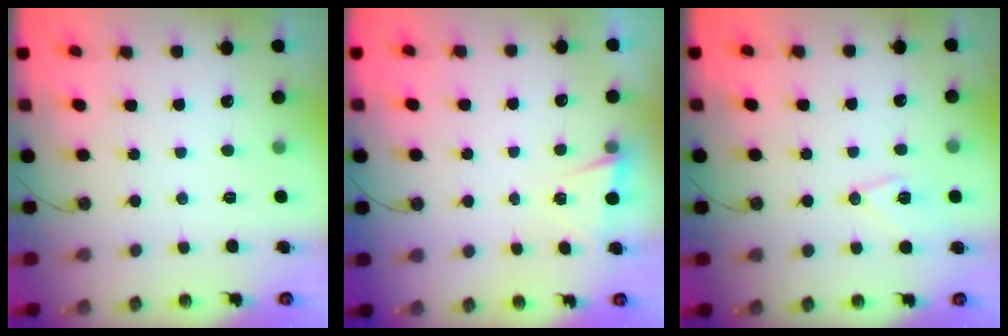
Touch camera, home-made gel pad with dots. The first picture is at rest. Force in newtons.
{"total": 1.3, "press": 0.7, "slide": 1.1}
{"total": 9.3, "press": 9.1, "slide": 1.9}